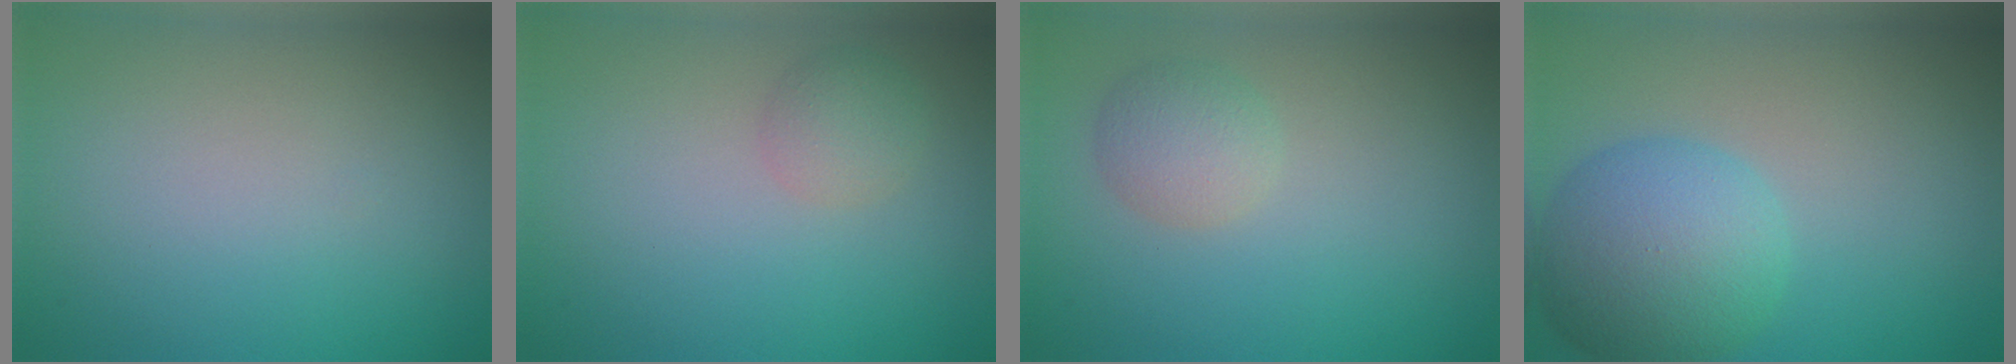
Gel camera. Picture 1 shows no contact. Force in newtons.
{"total": 1.7, "press": 1.7, "slide": 0.1}
{"total": 2.4, "press": 2.4, "slide": 0.1}
{"total": 6.4, "press": 6.4, "slide": 0.3}